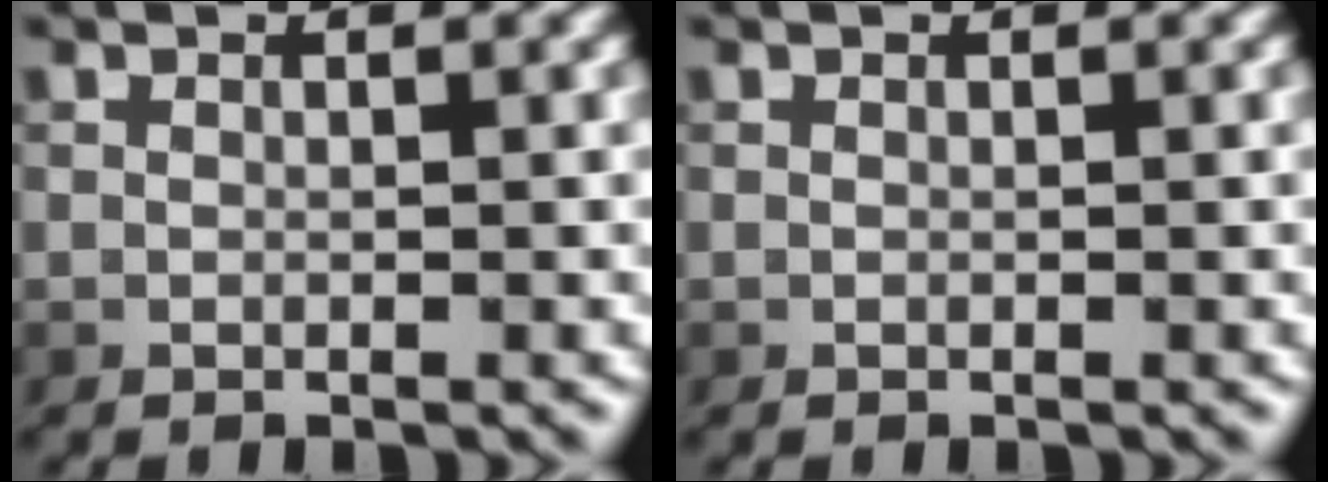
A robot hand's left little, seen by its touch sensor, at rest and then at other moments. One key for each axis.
{"total": 0.0}